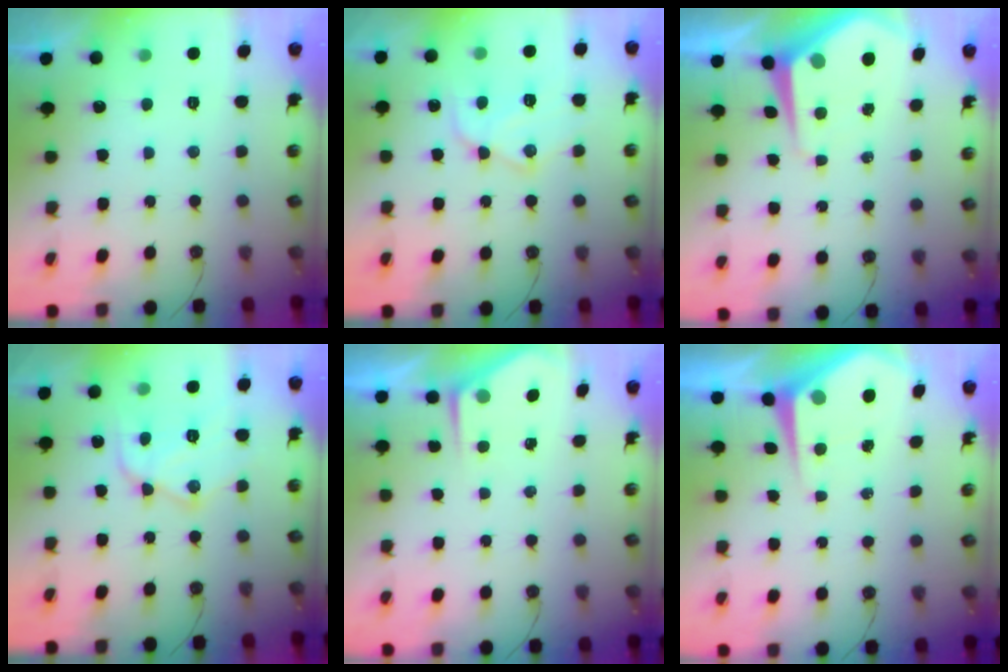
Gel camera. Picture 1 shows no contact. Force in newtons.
{"total": 12.8, "press": 12.8, "slide": 1.0}
{"total": 8.3, "press": 8.3, "slide": 0.4}
{"total": 13.5, "press": 13.5, "slide": 1.4}
{"total": 2.8, "press": 2.8, "slide": 0.4}
{"total": 6.3, "press": 6.3, "slide": 0.4}